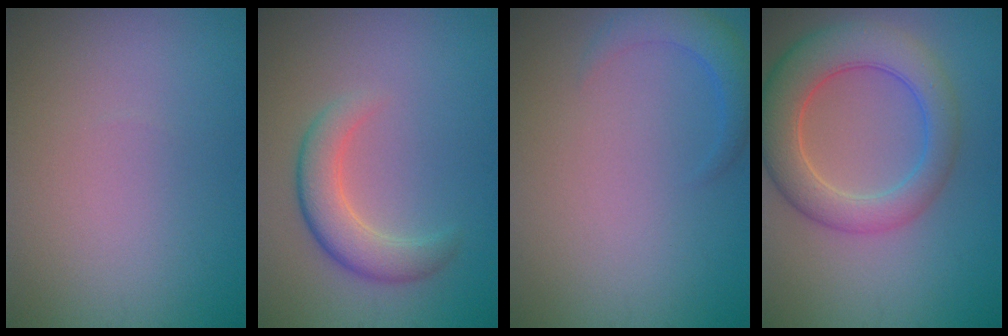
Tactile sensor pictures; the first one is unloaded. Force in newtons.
{"total": 3.8, "press": 3.8, "slide": 0.1}
{"total": 2.4, "press": 2.4, "slide": 0.2}
{"total": 6.8, "press": 6.8, "slide": 0.5}